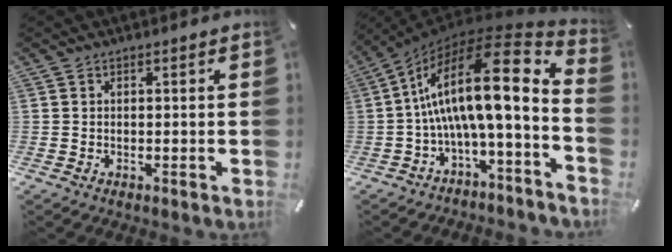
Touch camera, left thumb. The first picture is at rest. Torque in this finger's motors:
{"motor_torque": [0.26, 2.32, 1.89, -0.88, 0.79]}